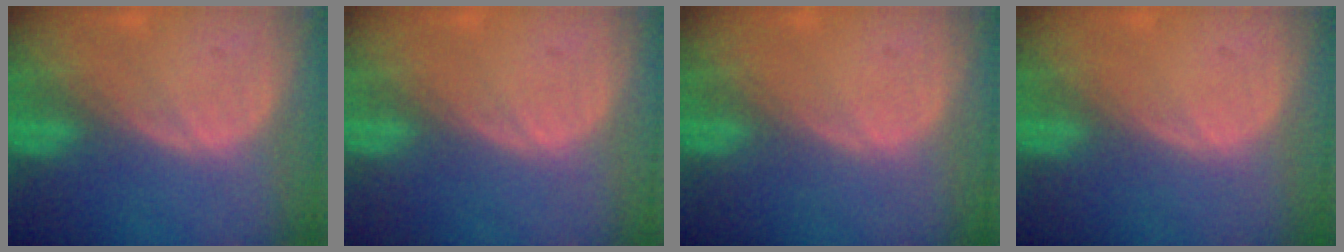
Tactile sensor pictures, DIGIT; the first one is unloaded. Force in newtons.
{"total": 0.0}
{"total": 0.0}
{"total": 0.0}